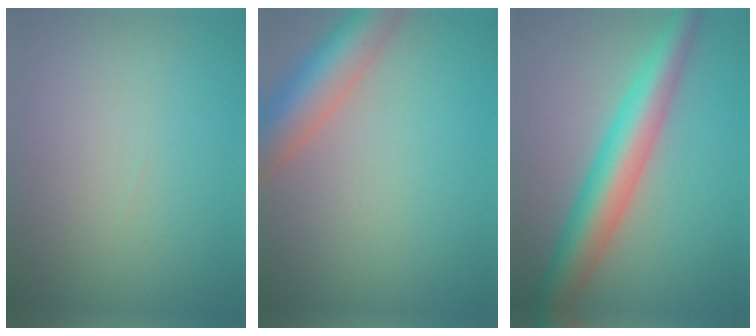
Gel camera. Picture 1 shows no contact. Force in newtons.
{"total": 6.9, "press": 6.9, "slide": 0.3}
{"total": 6.7, "press": 6.7, "slide": 0.3}